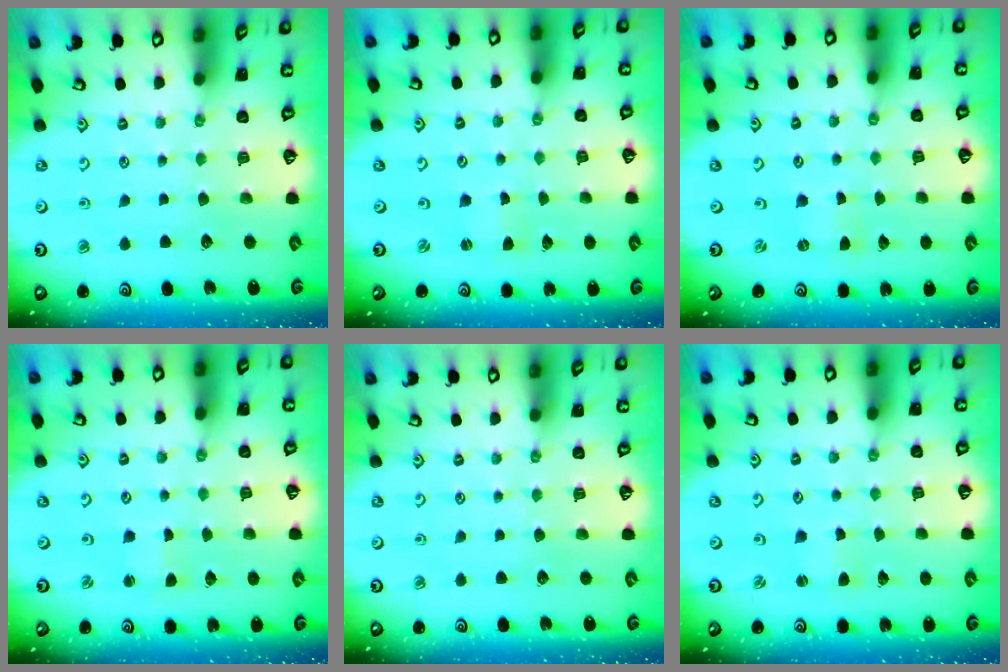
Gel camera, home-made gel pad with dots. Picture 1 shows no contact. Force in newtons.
{"total": 0.8, "press": 0.8, "slide": 0.0}
{"total": 0.0}
{"total": 1.7, "press": 1.7, "slide": 0.1}
{"total": 0.0}
{"total": 1.6, "press": 1.5, "slide": 0.3}